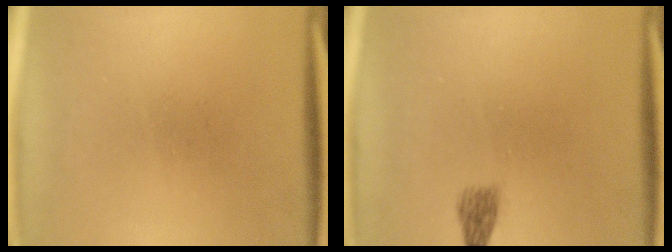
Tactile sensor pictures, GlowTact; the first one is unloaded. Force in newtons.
{"total": 1.9}